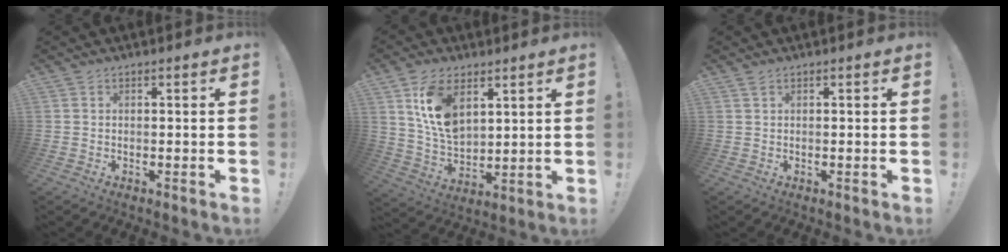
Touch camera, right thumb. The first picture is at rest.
{"total": 12.7, "force": [6.2, 8.0, 7.7], "torque": [-0.141, -0.022, 0.119]}
{"total": 0.8, "force": [0.6, 0.1, 0.5], "torque": [-0.004, -0.003, 0.010]}